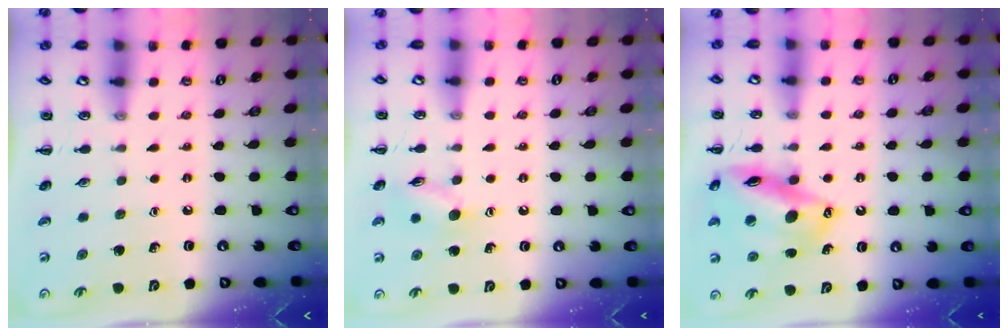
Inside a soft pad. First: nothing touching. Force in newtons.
{"total": 8.7, "press": 8.7, "slide": 0.8}
{"total": 16.5, "press": 16.1, "slide": 3.4}